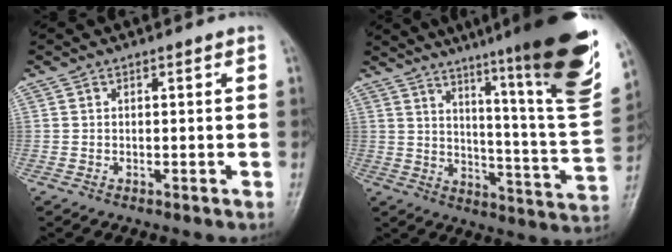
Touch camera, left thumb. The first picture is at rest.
{"total": 26.8, "force": [17.8, 1.7, 20.0], "torque": [-0.270, -0.102, 0.249]}